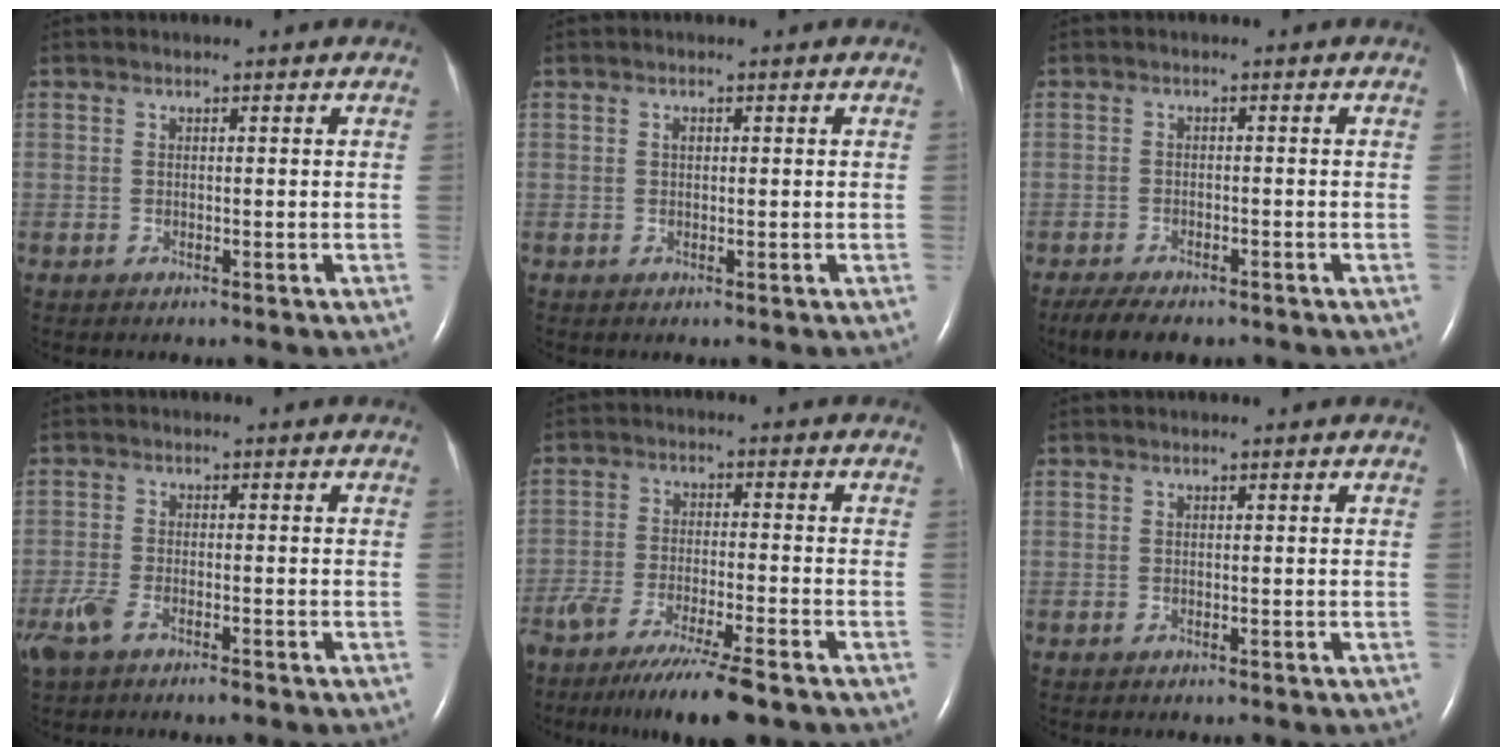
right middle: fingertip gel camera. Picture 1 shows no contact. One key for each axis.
{"total": 0.6, "fx": 0.2, "fy": 0.4, "fz": 0.5, "tx": -0.013, "ty": 0.002, "tz": 0.004}
{"total": 6.1, "fx": -4.7, "fy": 2.1, "fz": 3.2, "tx": -0.053, "ty": -0.011, "tz": -0.069}
{"total": 5.3, "fx": -3.6, "fy": 1.6, "fz": 3.5, "tx": -0.075, "ty": -0.009, "tz": -0.065}
{"total": 12.6, "fx": -9.8, "fy": 0.6, "fz": 8.0, "tx": -0.142, "ty": -0.037, "tz": -0.161}
{"total": 0.0}